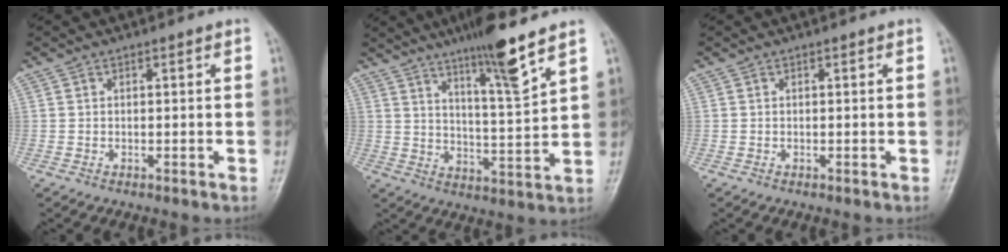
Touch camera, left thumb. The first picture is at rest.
{"total": 11.6, "force": [7.9, 0.7, 8.5], "torque": [-0.138, -0.055, 0.135]}
{"total": 0.0}